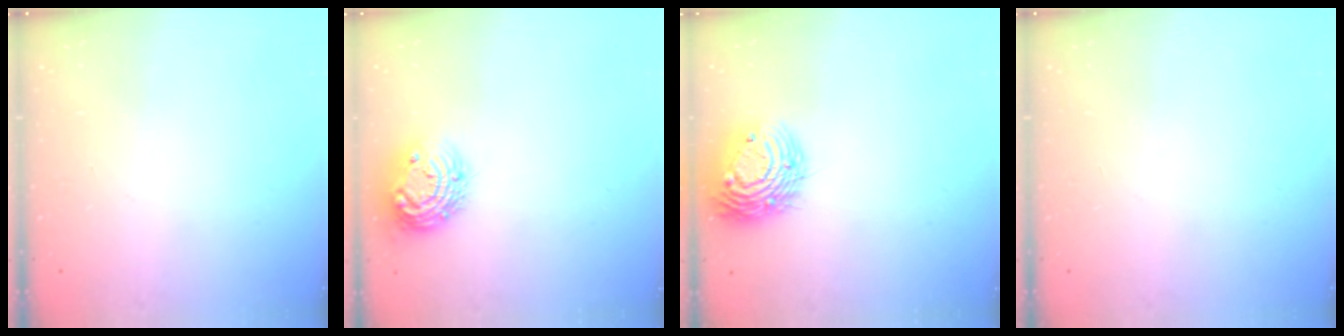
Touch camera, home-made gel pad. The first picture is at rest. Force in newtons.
{"total": 12.3, "press": 12.3, "slide": 0.8}
{"total": 13.2, "press": 13.2, "slide": 1.1}
{"total": 0.0}